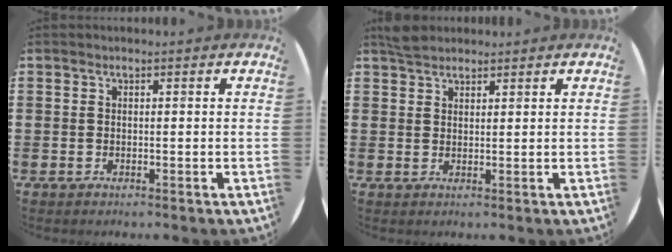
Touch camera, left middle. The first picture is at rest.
{"total": 2.3, "force": [2.2, 0.7, 0.3], "torque": [-0.001, 0.003, 0.041]}